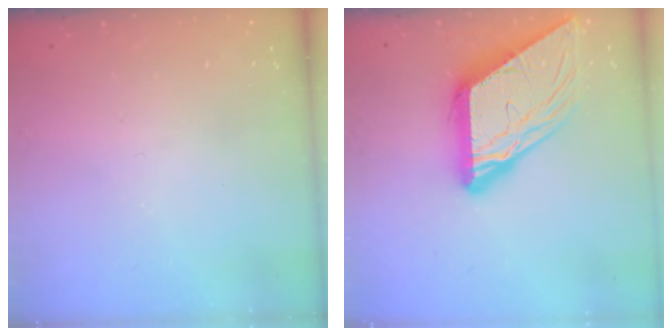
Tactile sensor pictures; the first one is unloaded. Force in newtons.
{"total": 13.4, "press": 13.3, "slide": 1.5}